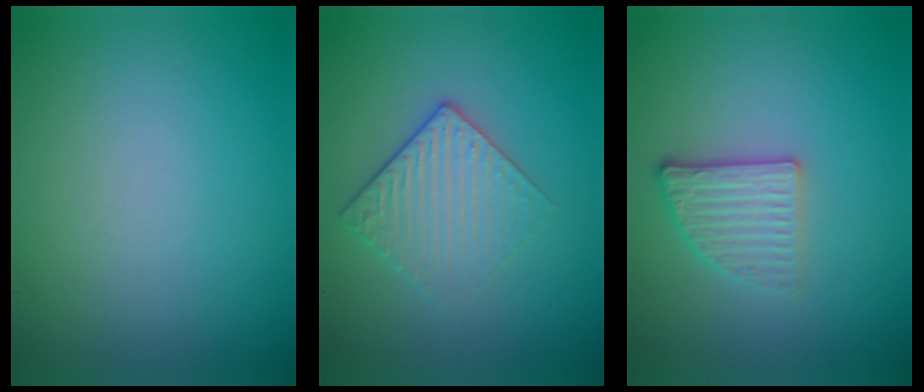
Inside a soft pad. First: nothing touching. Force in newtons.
{"total": 2.9, "press": 2.6, "slide": 1.2}
{"total": 2.6, "press": 2.4, "slide": 1.2}